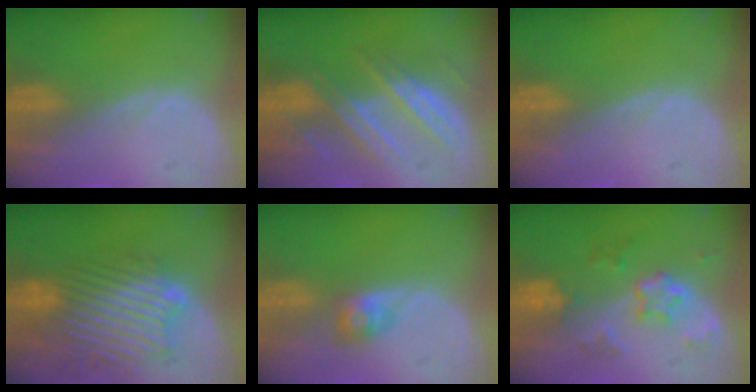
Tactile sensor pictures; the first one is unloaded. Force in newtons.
{"total": 8.3, "press": 7.6, "slide": 3.3}
{"total": 0.0}
{"total": 11.0, "press": 10.3, "slide": 4.0}
{"total": 2.9, "press": 2.7, "slide": 1.1}
{"total": 6.0, "press": 5.4, "slide": 2.6}